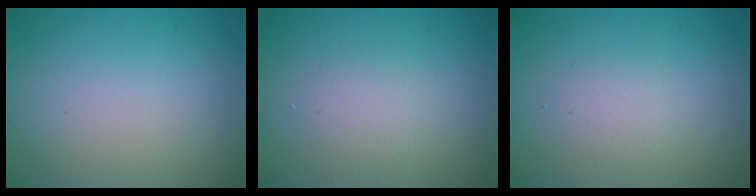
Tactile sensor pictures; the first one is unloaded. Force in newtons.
{"total": 2.0, "press": 2.0, "slide": 0.1}
{"total": 1.6, "press": 1.6, "slide": 0.0}